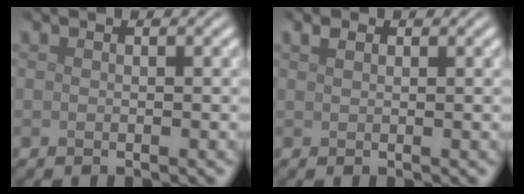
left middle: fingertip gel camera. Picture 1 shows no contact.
{"total": 0.8, "force": [0.6, 0.4, 0.4], "torque": [-0.012, 0.002, 0.011]}